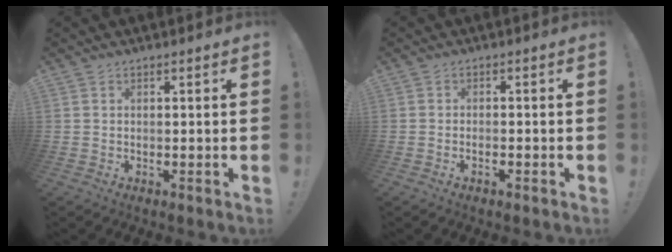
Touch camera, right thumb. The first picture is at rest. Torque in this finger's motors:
{"motor_torque": [0.27, -0.36, 0.11, 0.01, 0.02]}